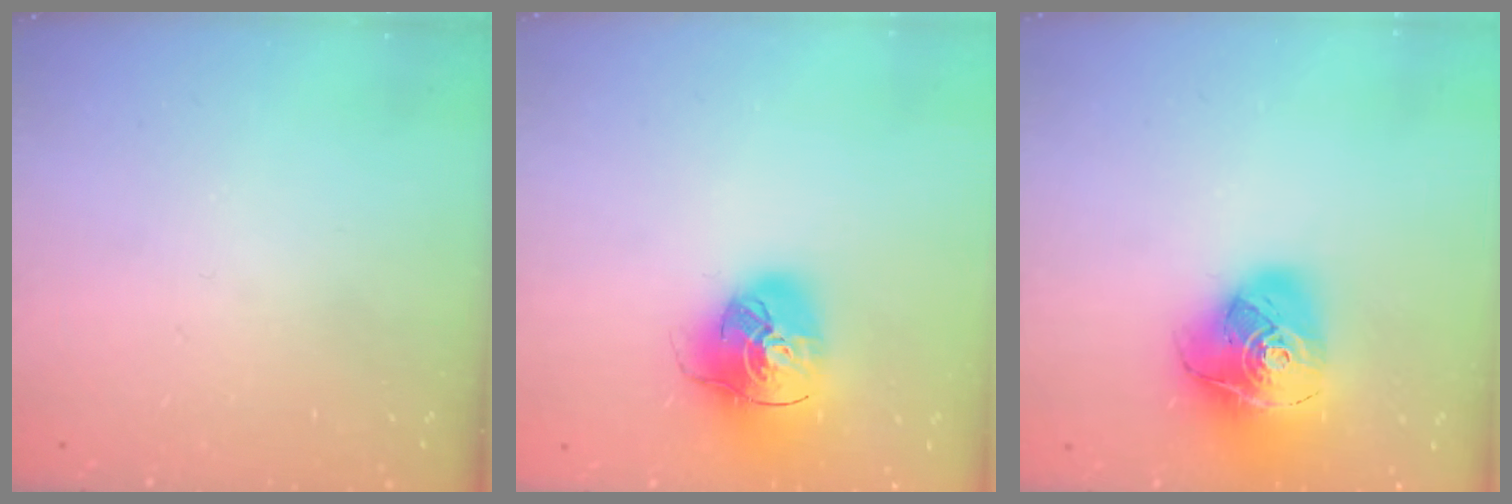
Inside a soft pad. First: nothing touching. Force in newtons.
{"total": 17.5, "press": 17.3, "slide": 2.6}
{"total": 18.9, "press": 18.8, "slide": 2.1}